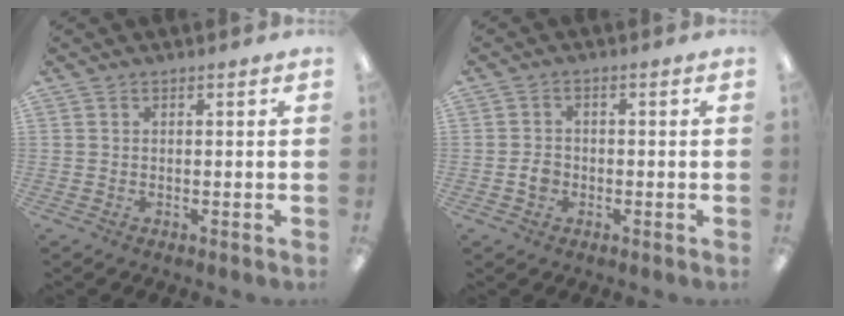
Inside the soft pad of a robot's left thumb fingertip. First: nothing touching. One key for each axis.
{"total": 2.9, "fx": -0.8, "fy": 2.3, "fz": 1.7, "tx": -0.029, "ty": 0.005, "tz": -0.015}